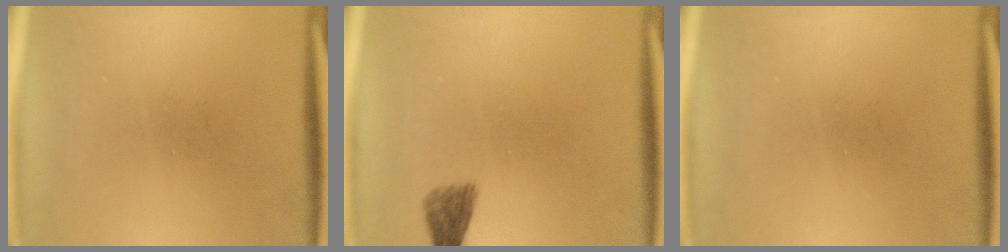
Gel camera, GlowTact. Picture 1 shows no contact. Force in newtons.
{"total": 2.4}
{"total": 0.0}